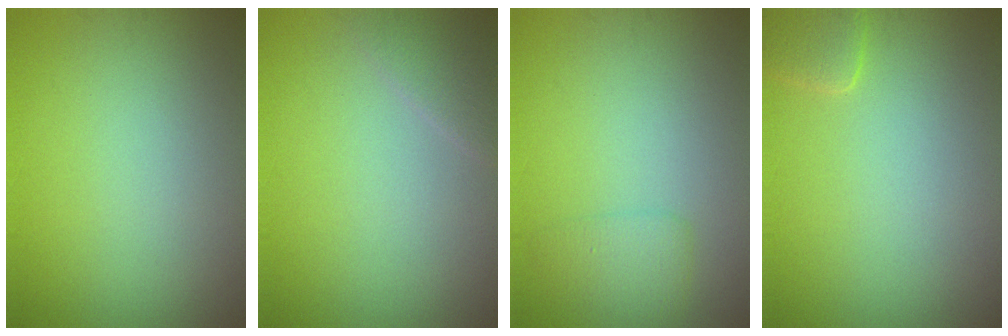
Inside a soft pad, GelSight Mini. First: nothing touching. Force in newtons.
{"total": 1.6, "press": 1.6, "slide": 0.1}
{"total": 1.7, "press": 1.7, "slide": 0.1}
{"total": 1.6, "press": 1.6, "slide": 0.1}